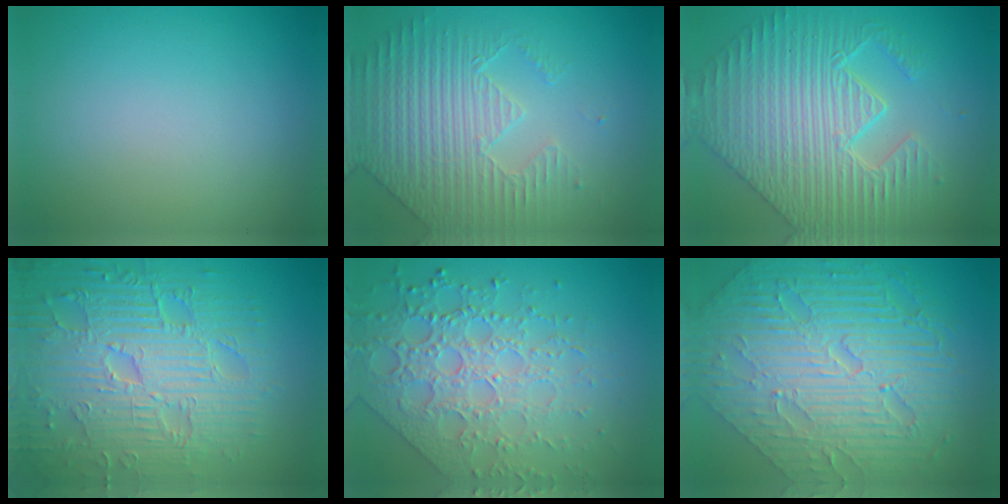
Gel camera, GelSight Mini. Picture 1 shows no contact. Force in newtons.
{"total": 4.2, "press": 4.1, "slide": 1.0}
{"total": 6.7, "press": 5.7, "slide": 3.6}
{"total": 9.5, "press": 6.9, "slide": 6.6}
{"total": 7.4, "press": 5.4, "slide": 5.1}
{"total": 11.4, "press": 7.5, "slide": 8.6}